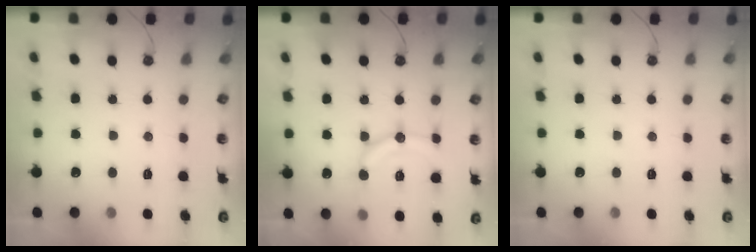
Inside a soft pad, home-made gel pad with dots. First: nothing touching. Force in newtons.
{"total": 13.2, "press": 13.0, "slide": 1.7}
{"total": 0.0}